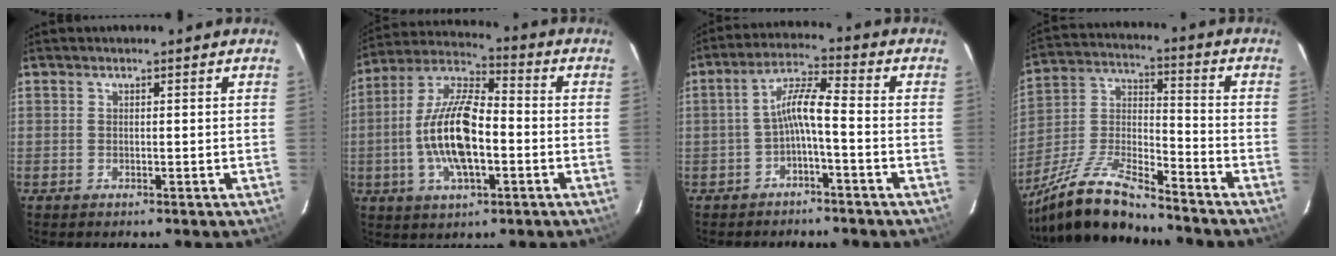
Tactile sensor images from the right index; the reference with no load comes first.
{"total": 15.3, "force": [-3.1, 5.8, 13.8], "torque": [-0.281, 0.004, -0.061]}
{"total": 5.7, "force": [-2.2, 0.6, 5.2], "torque": [-0.117, 0.017, -0.040]}
{"total": 15.2, "force": [-12.5, 3.2, 7.9], "torque": [-0.182, -0.001, -0.240]}